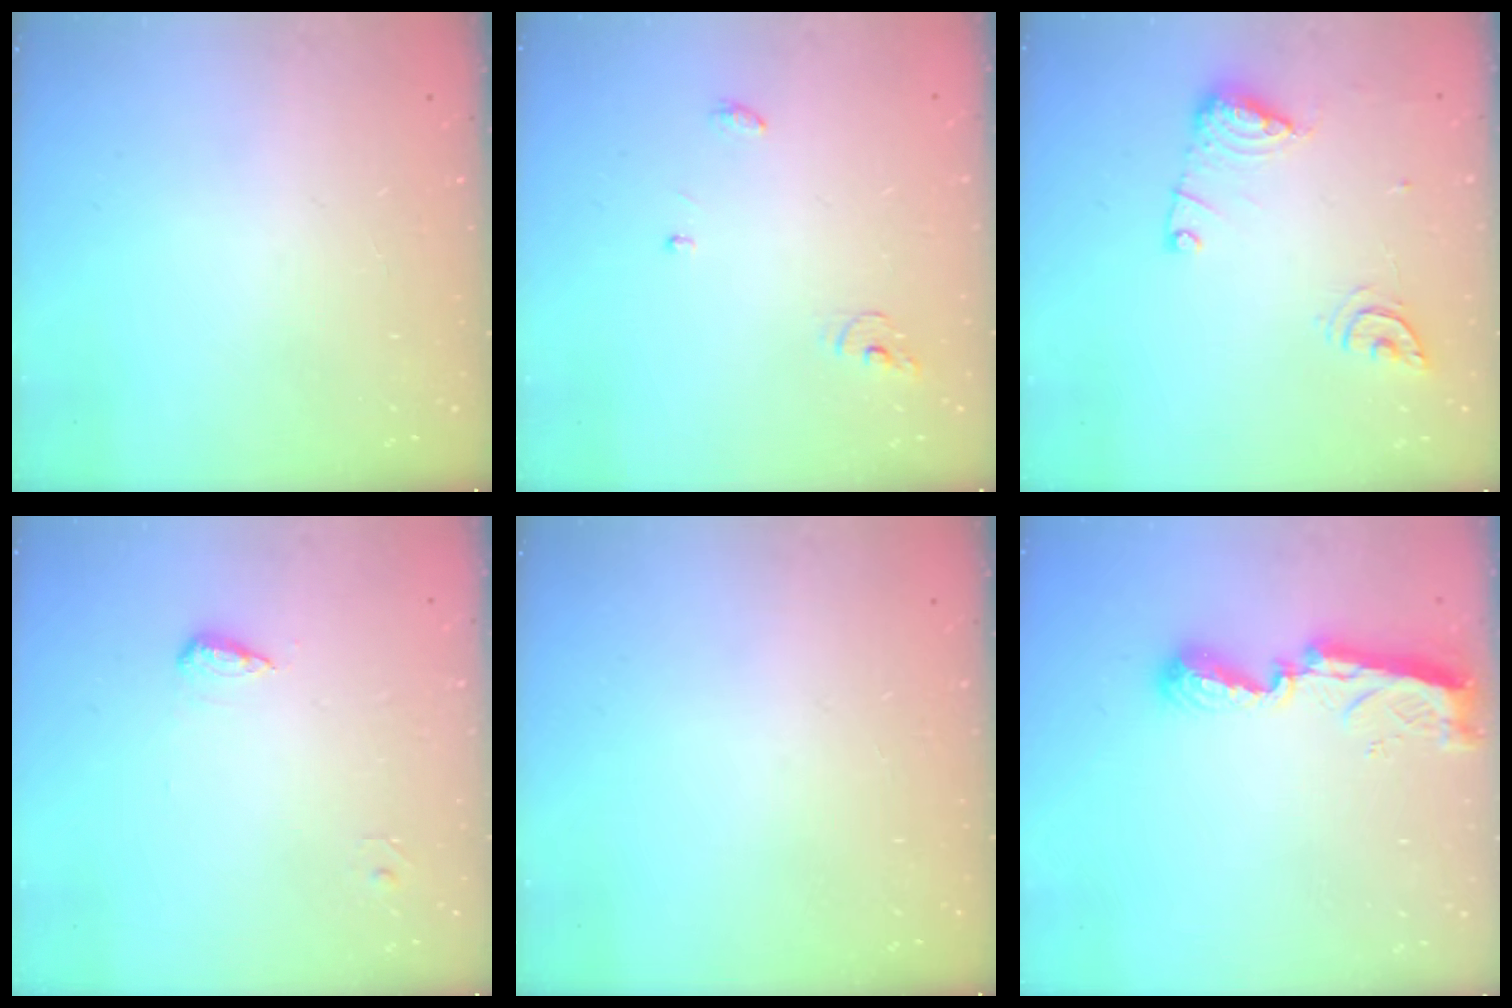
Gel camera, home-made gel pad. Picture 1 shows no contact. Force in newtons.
{"total": 3.9, "press": 3.9, "slide": 0.2}
{"total": 10.7, "press": 10.6, "slide": 0.8}
{"total": 5.5, "press": 5.5, "slide": 1.0}
{"total": 0.0}
{"total": 9.0, "press": 9.0, "slide": 0.5}